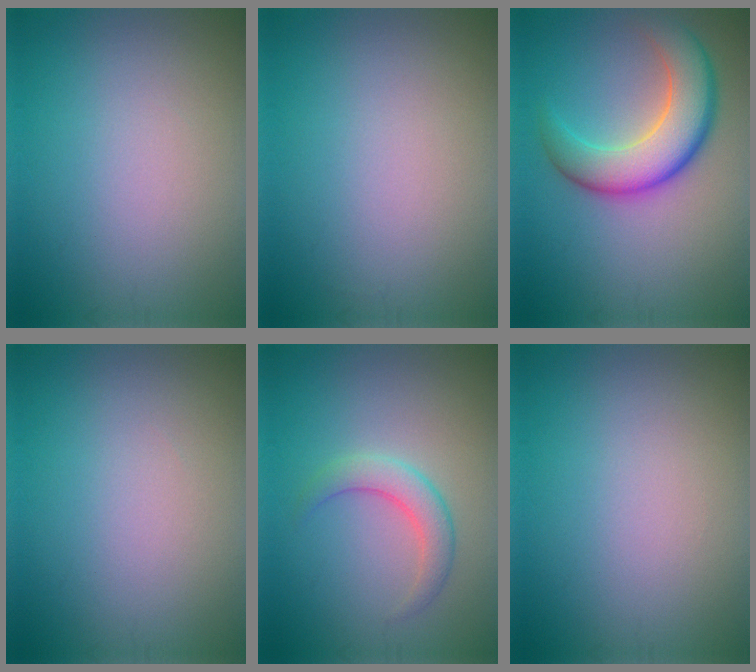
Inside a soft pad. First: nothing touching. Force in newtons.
{"total": 0.0}
{"total": 7.3, "press": 7.3, "slide": 0.4}
{"total": 0.0}
{"total": 2.7, "press": 2.7, "slide": 0.1}
{"total": 0.0}